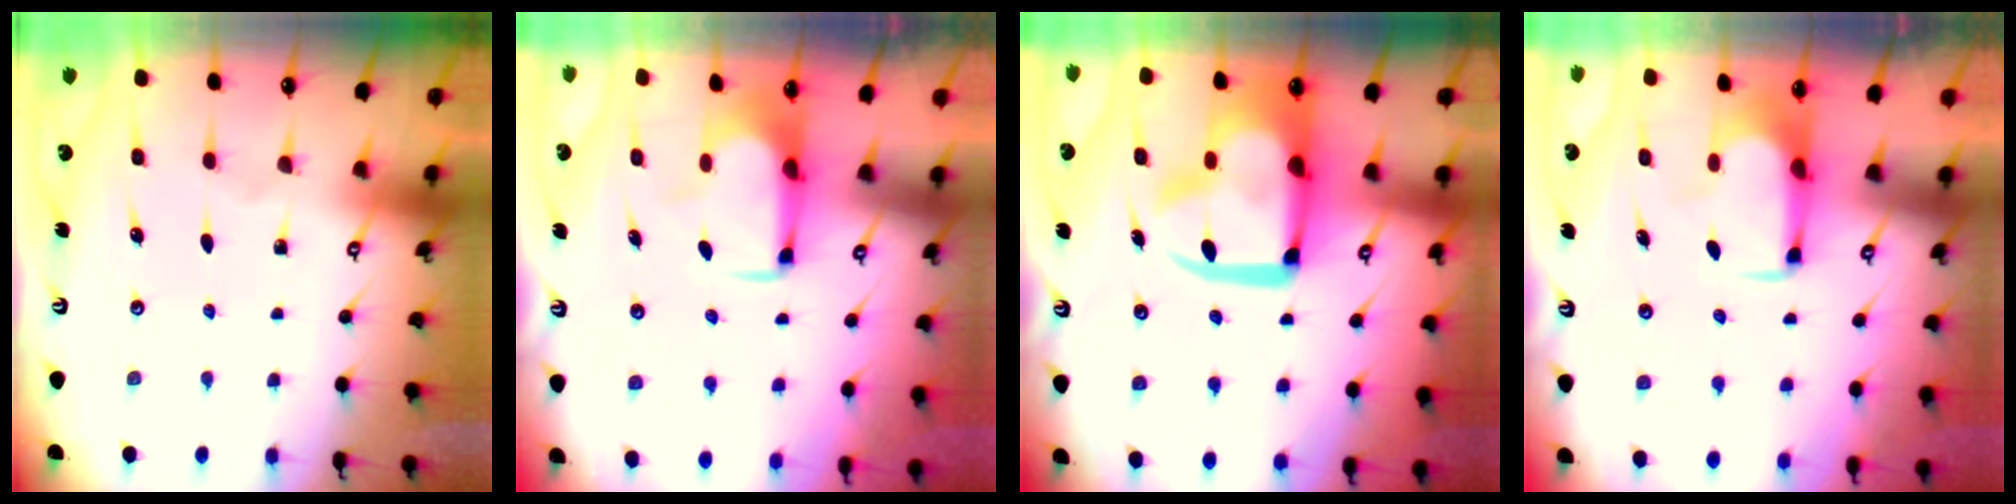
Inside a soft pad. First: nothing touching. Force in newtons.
{"total": 1.8, "press": 1.7, "slide": 0.4}
{"total": 17.1, "press": 17.0, "slide": 1.8}
{"total": 2.0, "press": 2.0, "slide": 0.4}